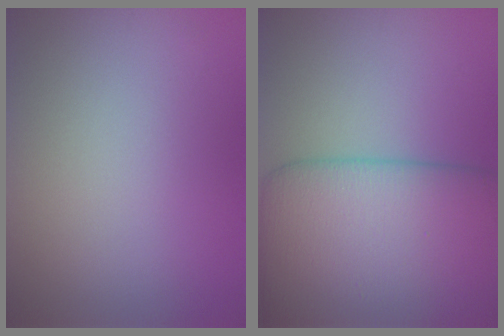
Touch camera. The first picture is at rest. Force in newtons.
{"total": 12.3, "press": 12.3, "slide": 0.8}